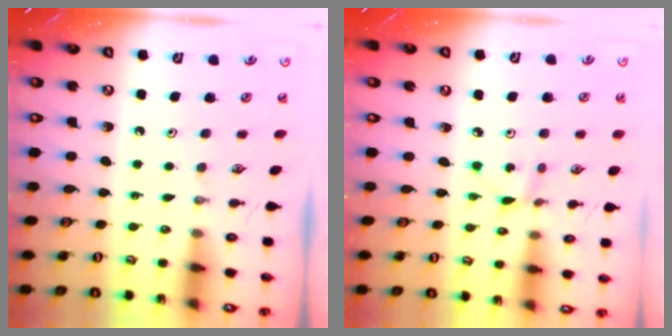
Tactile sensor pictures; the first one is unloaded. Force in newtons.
{"total": 2.0, "press": 2.0, "slide": 0.2}